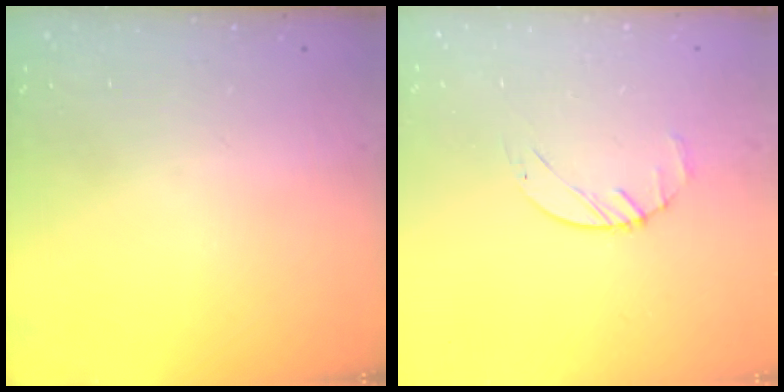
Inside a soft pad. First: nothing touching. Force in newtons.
{"total": 1.9, "press": 1.9, "slide": 0.3}